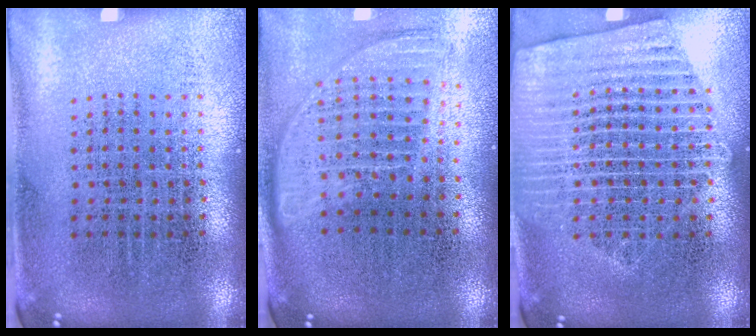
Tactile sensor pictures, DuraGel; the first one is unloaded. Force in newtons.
{"total": 1.7, "press": 1.4, "slide": 0.9}
{"total": 1.9, "press": 1.9, "slide": 0.3}